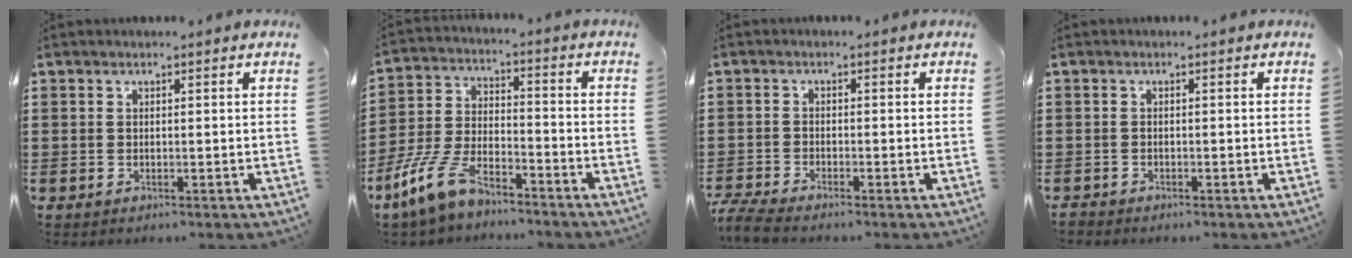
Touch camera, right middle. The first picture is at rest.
{"total": 9.8, "force": [-7.6, 3.4, 5.2], "torque": [-0.122, 0.016, -0.151]}
{"total": 2.8, "force": [-2.6, -0.1, 1.0], "torque": [-0.039, -0.009, -0.057]}
{"total": 0.8, "force": [-0.8, 0.1, 0.0], "torque": [-0.002, -0.001, -0.016]}